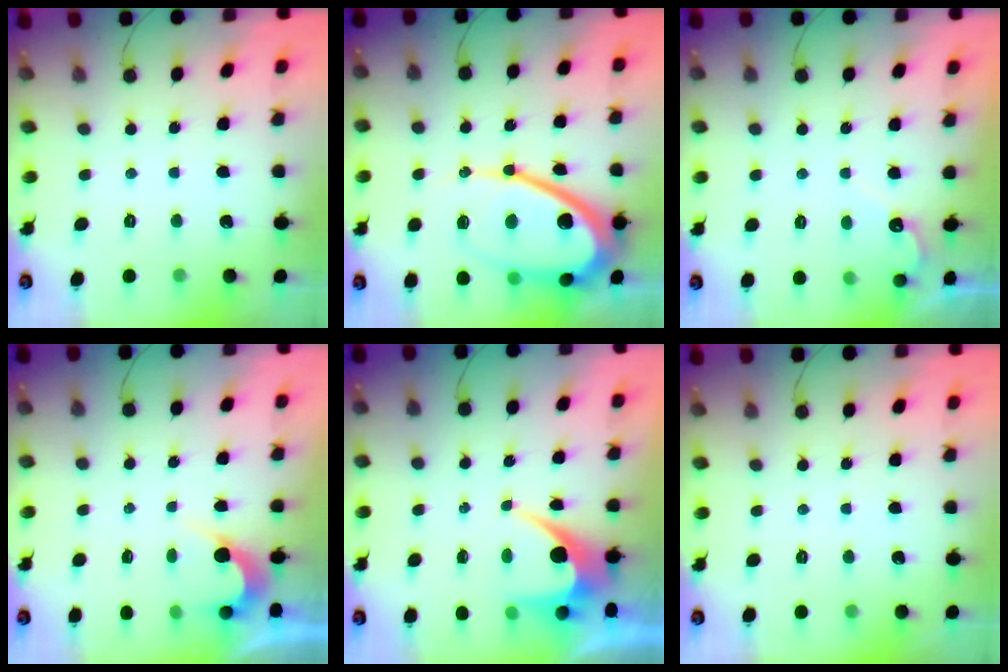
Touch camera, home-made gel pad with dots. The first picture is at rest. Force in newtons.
{"total": 21.0, "press": 20.9, "slide": 2.0}
{"total": 3.3, "press": 3.3, "slide": 0.2}
{"total": 2.6, "press": 2.6, "slide": 0.1}
{"total": 6.8, "press": 6.8, "slide": 0.6}
{"total": 0.0}